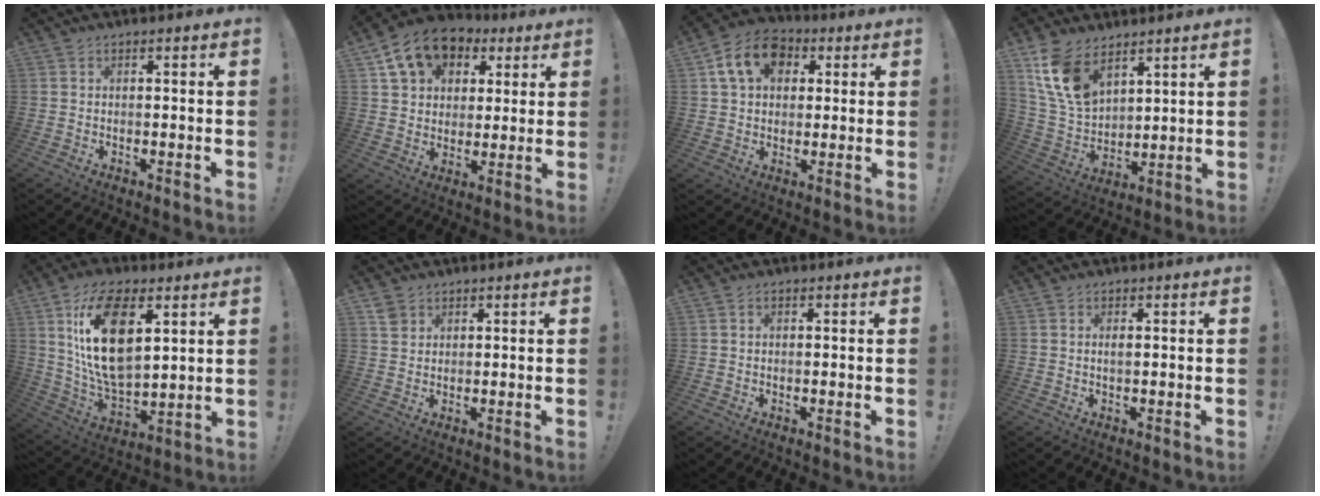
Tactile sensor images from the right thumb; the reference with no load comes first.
{"total": 13.5, "force": [7.2, 9.8, 5.9], "torque": [-0.090, -0.033, 0.137]}
{"total": 13.3, "force": [4.8, 10.0, 7.3], "torque": [-0.110, -0.005, 0.093]}
{"total": 14.2, "force": [8.6, 8.5, 7.6], "torque": [-0.171, -0.042, 0.169]}
{"total": 20.4, "force": [7.5, 10.8, 15.6], "torque": [-0.315, -0.027, 0.123]}
{"total": 3.0, "force": [1.9, 2.2, 0.8], "torque": [-0.014, -0.006, 0.035]}
{"total": 0.9, "force": [0.2, 0.7, 0.5], "torque": [-0.004, 0.001, 0.002]}
{"total": 0.7, "force": [0.0, 0.1, 0.7], "torque": [-0.011, 0.000, -0.002]}